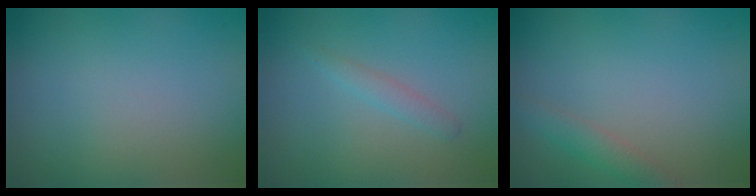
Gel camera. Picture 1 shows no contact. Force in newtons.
{"total": 1.2, "press": 1.2, "slide": 0.0}
{"total": 1.8, "press": 1.8, "slide": 0.1}